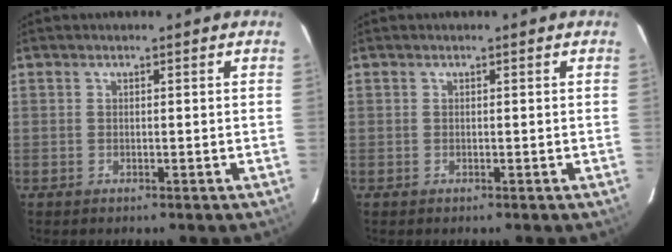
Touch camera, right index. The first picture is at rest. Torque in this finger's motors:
{"motor_torque": [0.00, 0.00, 0.02, 0.00]}